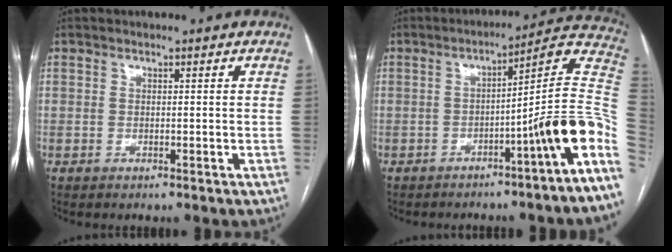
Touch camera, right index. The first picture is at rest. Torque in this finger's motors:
{"motor_torque": [1.31, -0.84, 0.45, 0.13]}